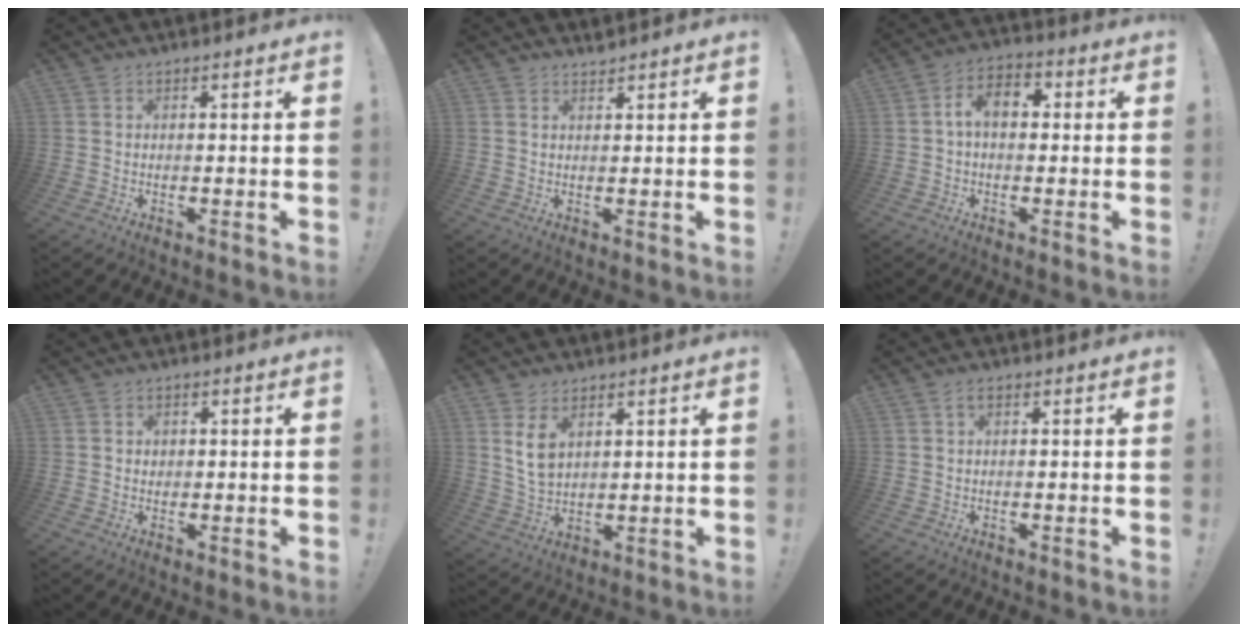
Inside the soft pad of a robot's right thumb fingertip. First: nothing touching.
{"total": 1.3, "force": [1.3, 0.0, -0.1], "torque": [0.002, -0.008, 0.025]}
{"total": 7.9, "force": [0.8, 4.8, 6.1], "torque": [-0.097, 0.013, 0.016]}
{"total": 1.3, "force": [0.4, 1.2, 0.4], "torque": [0.001, 0.000, 0.006]}
{"total": 7.0, "force": [3.7, 4.0, 4.3], "torque": [-0.066, -0.019, 0.068]}
{"total": 1.2, "force": [0.2, 0.4, 1.1], "torque": [-0.023, 0.002, 0.003]}